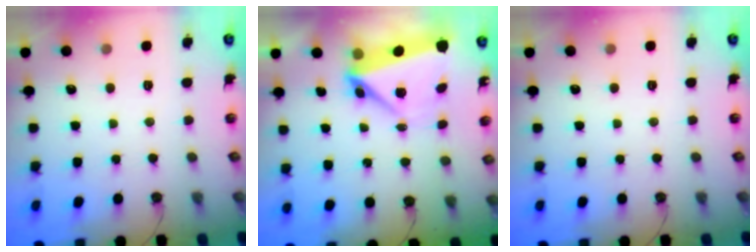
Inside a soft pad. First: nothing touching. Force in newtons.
{"total": 6.2, "press": 5.9, "slide": 1.8}
{"total": 0.0}